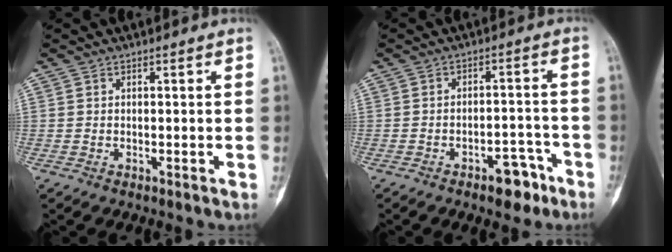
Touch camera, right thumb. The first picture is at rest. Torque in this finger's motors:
{"motor_torque": [1.13, 0.48, 0.29, -0.76, 0.21]}